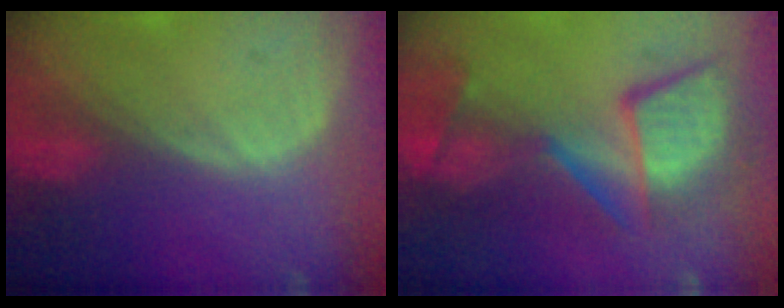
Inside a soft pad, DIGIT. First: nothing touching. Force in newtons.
{"total": 11.5, "press": 10.7, "slide": 4.4}